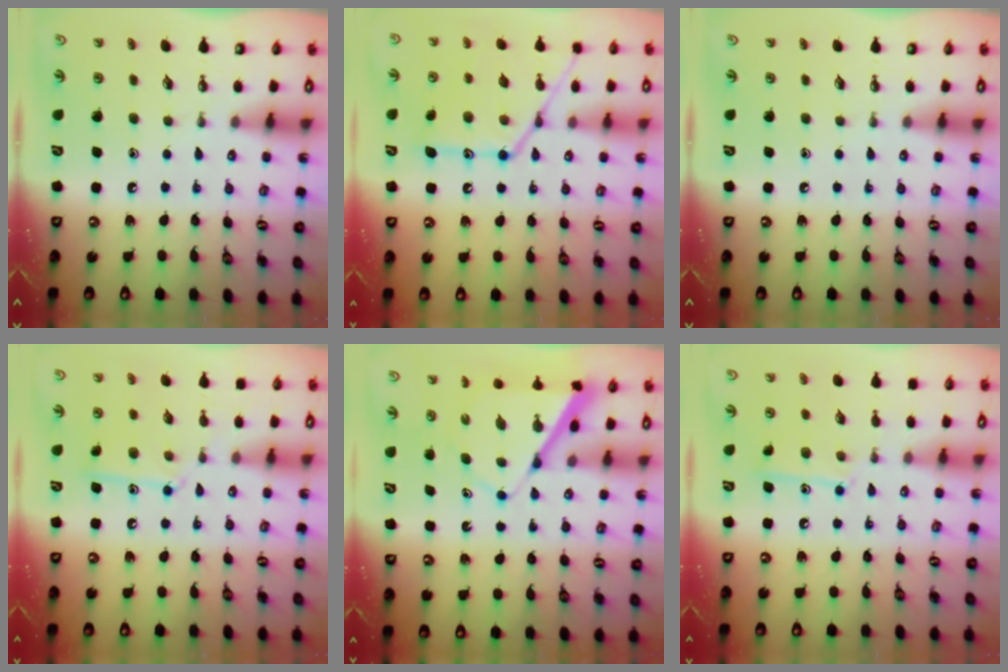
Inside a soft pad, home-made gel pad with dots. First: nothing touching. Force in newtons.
{"total": 16.4, "press": 16.3, "slide": 1.4}
{"total": 0.0}
{"total": 10.8, "press": 10.7, "slide": 0.7}
{"total": 6.9, "press": 6.9, "slide": 0.5}
{"total": 9.3, "press": 9.3, "slide": 0.6}